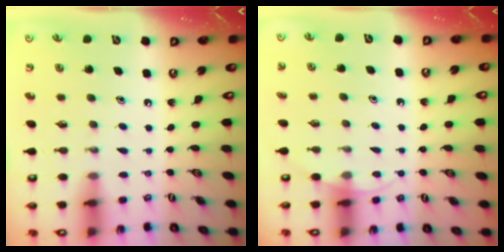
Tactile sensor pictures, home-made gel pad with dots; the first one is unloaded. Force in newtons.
{"total": 4.7, "press": 4.7, "slide": 0.3}